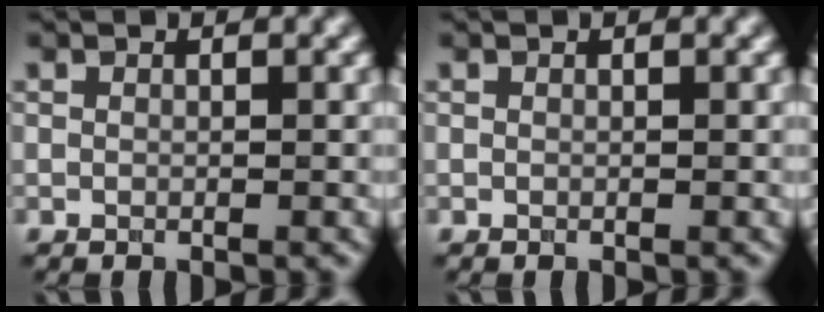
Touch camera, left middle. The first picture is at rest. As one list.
[{"total": 0.0}]